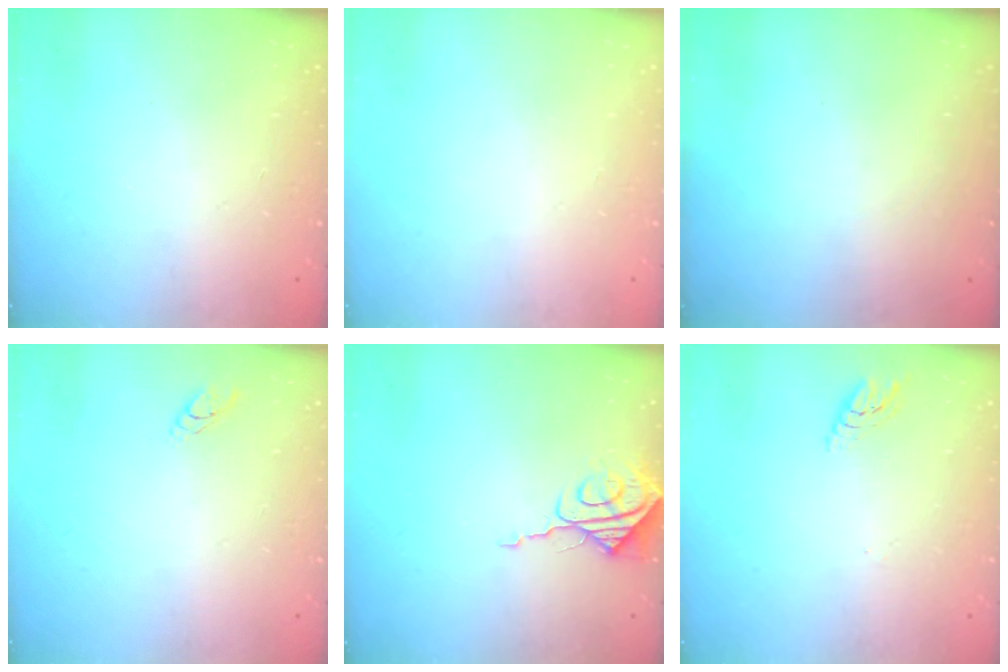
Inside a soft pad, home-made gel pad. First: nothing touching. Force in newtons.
{"total": 0.0}
{"total": 0.7, "press": 0.4, "slide": 0.5}
{"total": 2.8, "press": 2.8, "slide": 0.3}
{"total": 7.6, "press": 7.6, "slide": 0.5}
{"total": 4.9, "press": 4.9, "slide": 0.1}